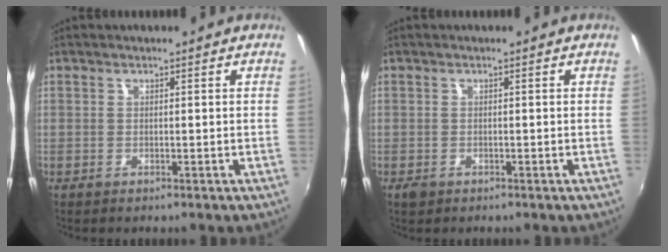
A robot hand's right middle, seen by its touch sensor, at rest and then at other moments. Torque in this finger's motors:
{"motor_torque": [0.28, -0.29, 0.00, 0.02]}